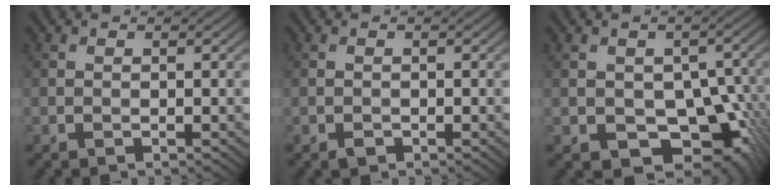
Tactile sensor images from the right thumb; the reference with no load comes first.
{"total": 0.9, "force": [-0.5, 0.6, 0.4], "torque": [-0.005, -0.003, -0.010]}
{"total": 10.0, "force": [-2.9, 6.7, 6.9], "torque": [-0.101, -0.026, -0.036]}